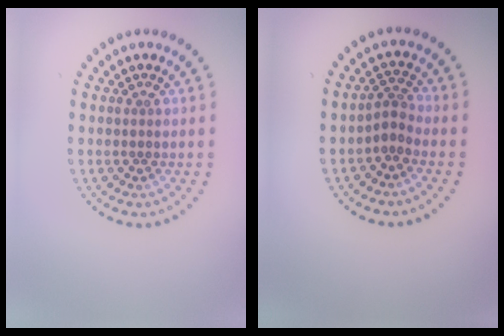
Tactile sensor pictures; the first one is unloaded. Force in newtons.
{"total": 2.0, "press": 1.3, "slide": 1.5}